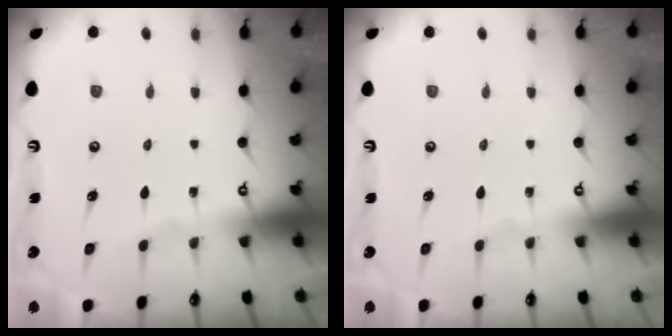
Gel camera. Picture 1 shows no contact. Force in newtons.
{"total": 0.0}